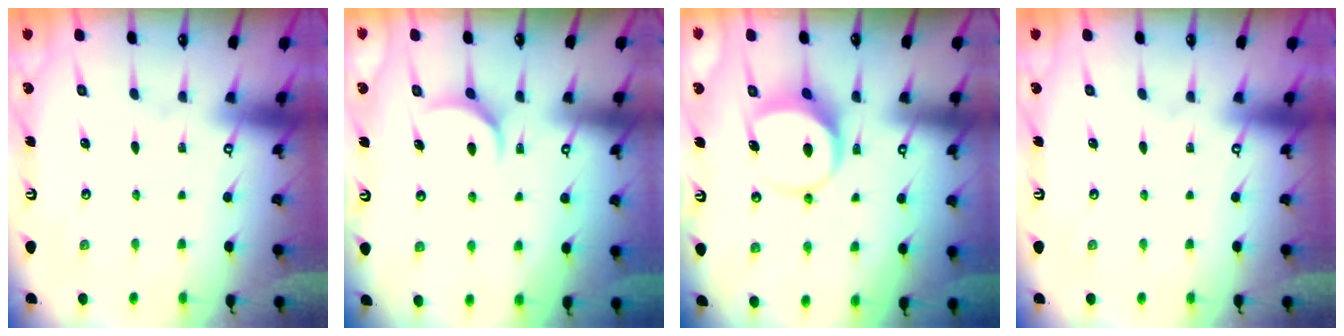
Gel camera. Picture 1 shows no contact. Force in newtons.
{"total": 7.5, "press": 7.4, "slide": 1.0}
{"total": 6.7, "press": 6.6, "slide": 0.8}
{"total": 0.0}